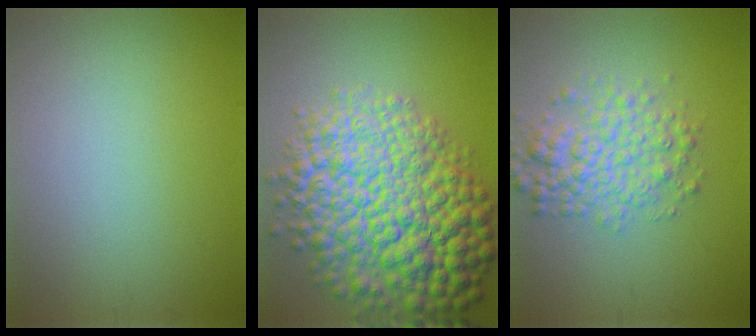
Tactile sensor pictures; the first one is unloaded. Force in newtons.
{"total": 13.1, "press": 13.1, "slide": 0.3}
{"total": 4.3, "press": 4.3, "slide": 0.1}